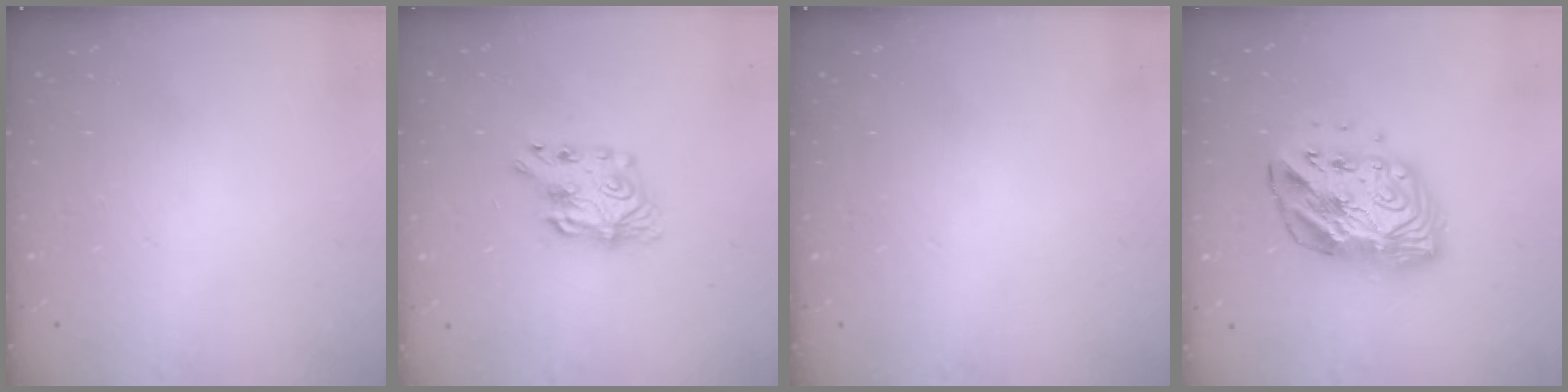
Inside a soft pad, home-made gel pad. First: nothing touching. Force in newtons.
{"total": 7.7, "press": 7.7, "slide": 0.7}
{"total": 0.0}
{"total": 14.1, "press": 14.0, "slide": 1.1}